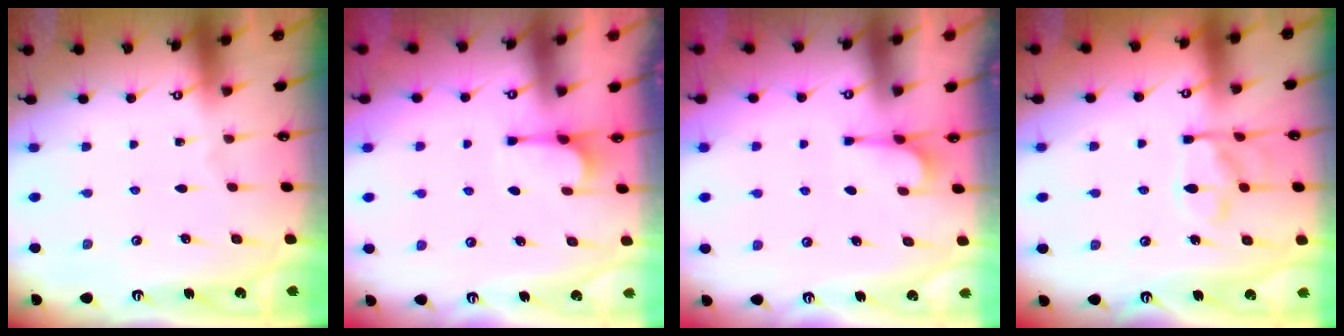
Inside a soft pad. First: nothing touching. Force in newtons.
{"total": 2.0, "press": 1.7, "slide": 1.1}
{"total": 1.2, "press": 0.4, "slide": 1.1}
{"total": 11.3, "press": 11.2, "slide": 0.8}